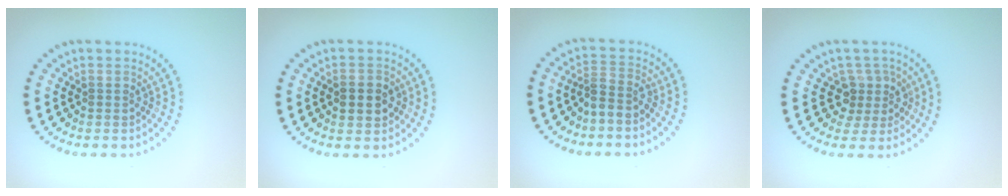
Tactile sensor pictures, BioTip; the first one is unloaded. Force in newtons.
{"total": 2.5, "press": 2.5, "slide": 0.1}
{"total": 2.2, "press": 1.5, "slide": 1.6}
{"total": 2.5, "press": 1.9, "slide": 1.7}